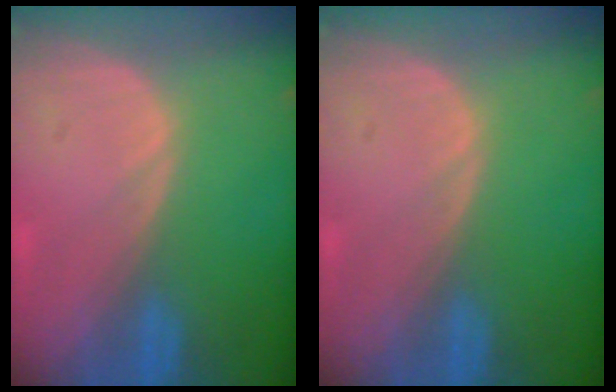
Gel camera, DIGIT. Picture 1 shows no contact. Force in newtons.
{"total": 0.0}